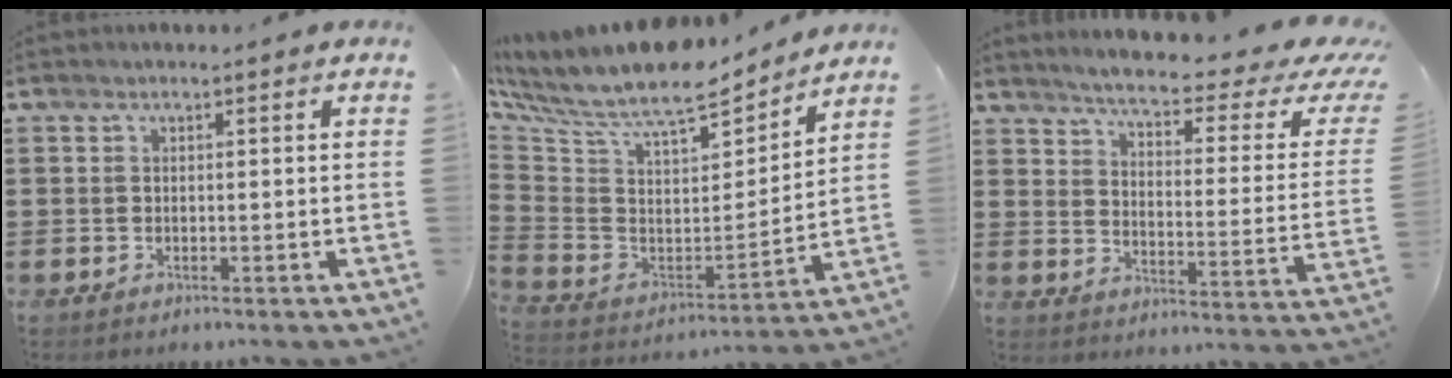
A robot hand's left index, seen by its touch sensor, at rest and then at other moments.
{"total": 10.2, "force": [8.9, 2.7, 4.3], "torque": [-0.124, -0.069, 0.155]}
{"total": 5.0, "force": [3.7, 0.4, 3.3], "torque": [-0.074, -0.032, 0.053]}